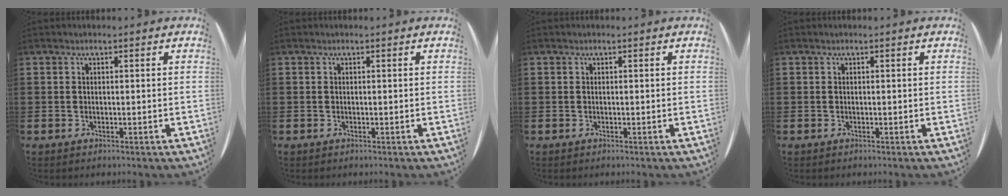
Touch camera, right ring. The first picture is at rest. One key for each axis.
{"total": 0.0}
{"total": 0.0}
{"total": 0.0}